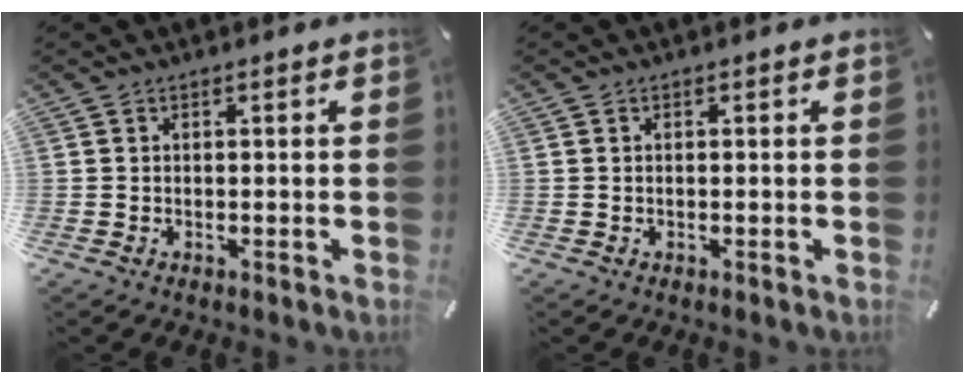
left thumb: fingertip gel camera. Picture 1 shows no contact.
{"total": 0.0}